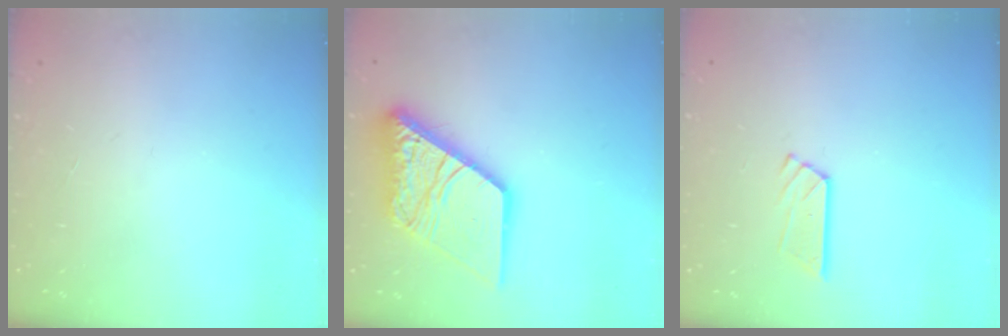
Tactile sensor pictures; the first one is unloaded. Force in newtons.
{"total": 18.7, "press": 18.6, "slide": 2.2}
{"total": 5.2, "press": 5.2, "slide": 0.3}